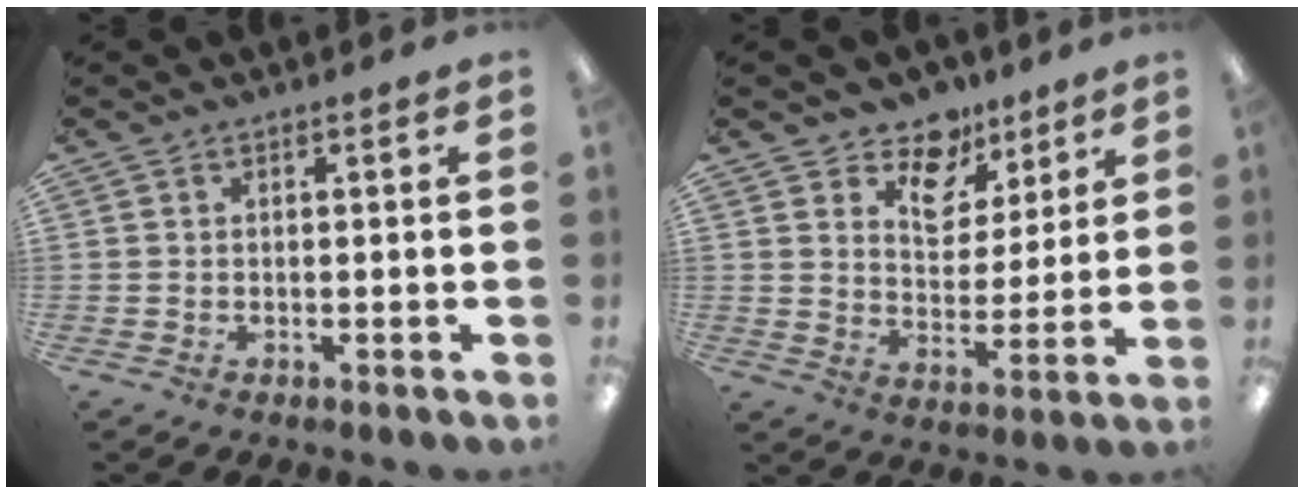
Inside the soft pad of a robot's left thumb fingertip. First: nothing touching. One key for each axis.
{"total": 11.1, "fx": 8.1, "fy": 6.9, "fz": 3.2, "tx": -0.055, "ty": -0.050, "tz": 0.151}